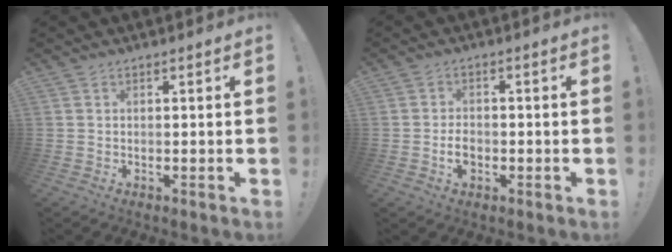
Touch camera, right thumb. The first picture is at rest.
{"total": 4.1, "force": [-1.6, 2.9, 2.5], "torque": [-0.029, 0.000, -0.031]}